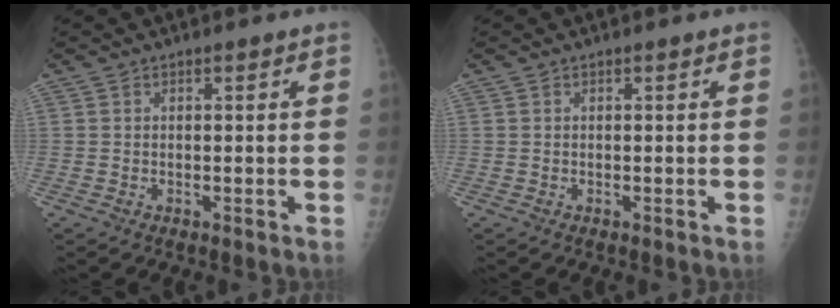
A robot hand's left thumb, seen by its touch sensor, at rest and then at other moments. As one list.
[{"total": 0.0}]